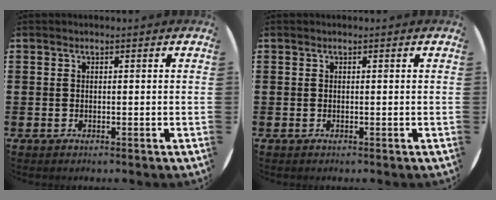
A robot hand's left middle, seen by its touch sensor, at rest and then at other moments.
{"total": 0.0}